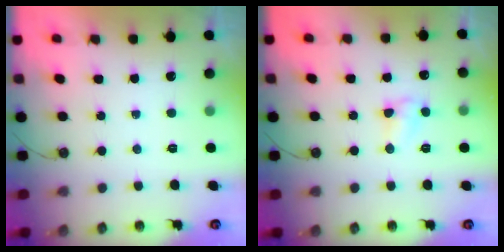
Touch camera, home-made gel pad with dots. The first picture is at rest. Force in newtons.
{"total": 5.5, "press": 5.4, "slide": 0.6}